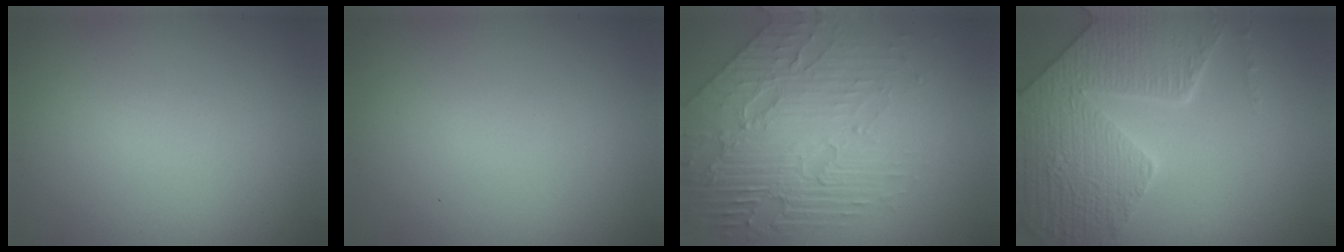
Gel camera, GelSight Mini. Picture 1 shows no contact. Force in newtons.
{"total": 0.0}
{"total": 8.4, "press": 5.6, "slide": 6.2}
{"total": 8.8, "press": 6.3, "slide": 6.2}